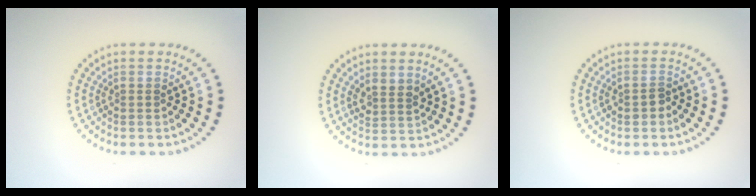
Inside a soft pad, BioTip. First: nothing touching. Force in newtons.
{"total": 1.7, "press": 1.3, "slide": 1.2}
{"total": 1.1, "press": 1.1, "slide": 0.3}